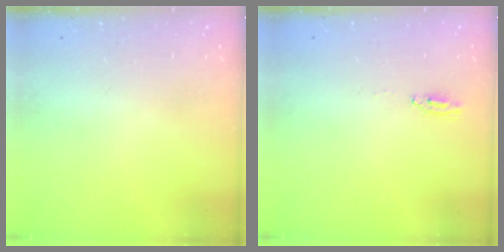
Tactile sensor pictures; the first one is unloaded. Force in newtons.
{"total": 2.0, "press": 2.0, "slide": 0.2}